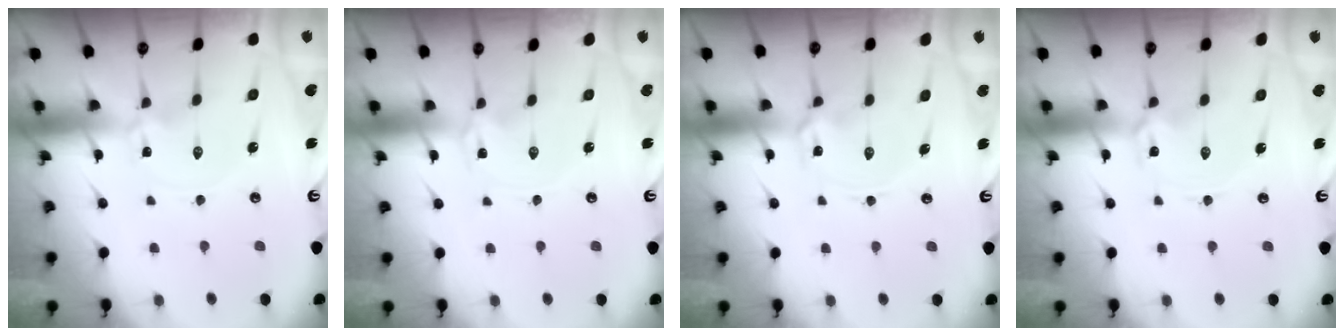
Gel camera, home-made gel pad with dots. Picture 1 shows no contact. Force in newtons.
{"total": 0.0}
{"total": 2.6, "press": 2.6, "slide": 0.4}
{"total": 1.7, "press": 1.7, "slide": 0.3}